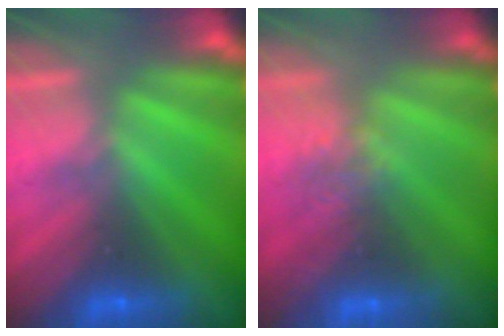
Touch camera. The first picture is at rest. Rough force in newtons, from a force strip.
{"total": 2.8}